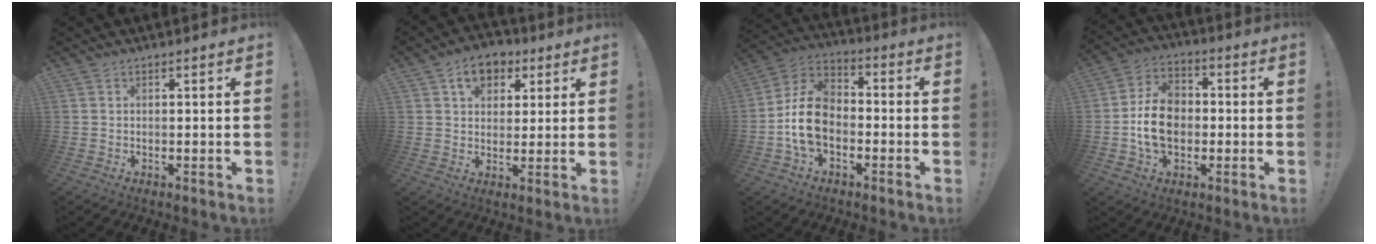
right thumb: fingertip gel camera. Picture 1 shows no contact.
{"total": 9.0, "force": [4.2, 6.7, 4.2], "torque": [-0.064, -0.007, 0.080]}
{"total": 13.3, "force": [-3.6, 9.3, 8.8], "torque": [-0.161, 0.038, -0.063]}
{"total": 13.5, "force": [-1.6, 10.3, 8.7], "torque": [-0.152, 0.018, -0.027]}